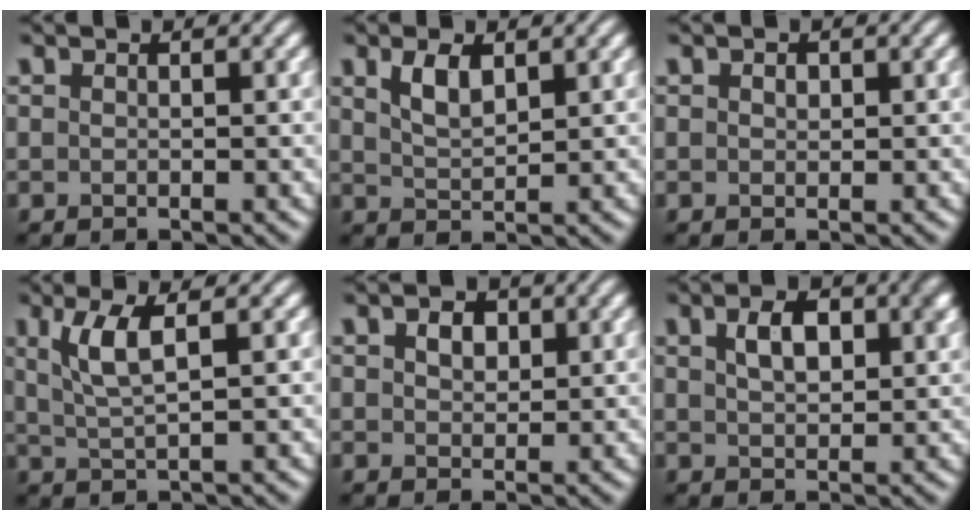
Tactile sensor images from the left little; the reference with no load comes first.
{"total": 2.8, "force": [1.5, 1.2, 2.0], "torque": [-0.046, 0.000, 0.032]}
{"total": 0.8, "force": [0.3, 0.6, 0.4], "torque": [-0.009, -0.001, 0.004]}
{"total": 3.7, "force": [1.3, 0.8, 3.3], "torque": [-0.072, -0.001, 0.029]}
{"total": 2.1, "force": [0.8, 1.4, 1.3], "torque": [-0.025, 0.002, 0.013]}
{"total": 4.5, "force": [1.5, 2.4, 3.5], "torque": [-0.060, 0.008, 0.027]}